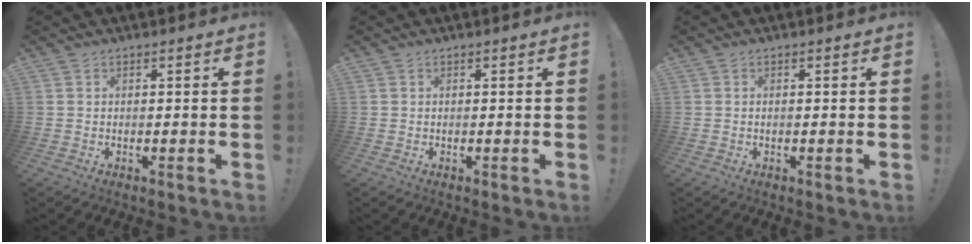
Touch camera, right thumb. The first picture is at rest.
{"total": 0.0}
{"total": 0.0}